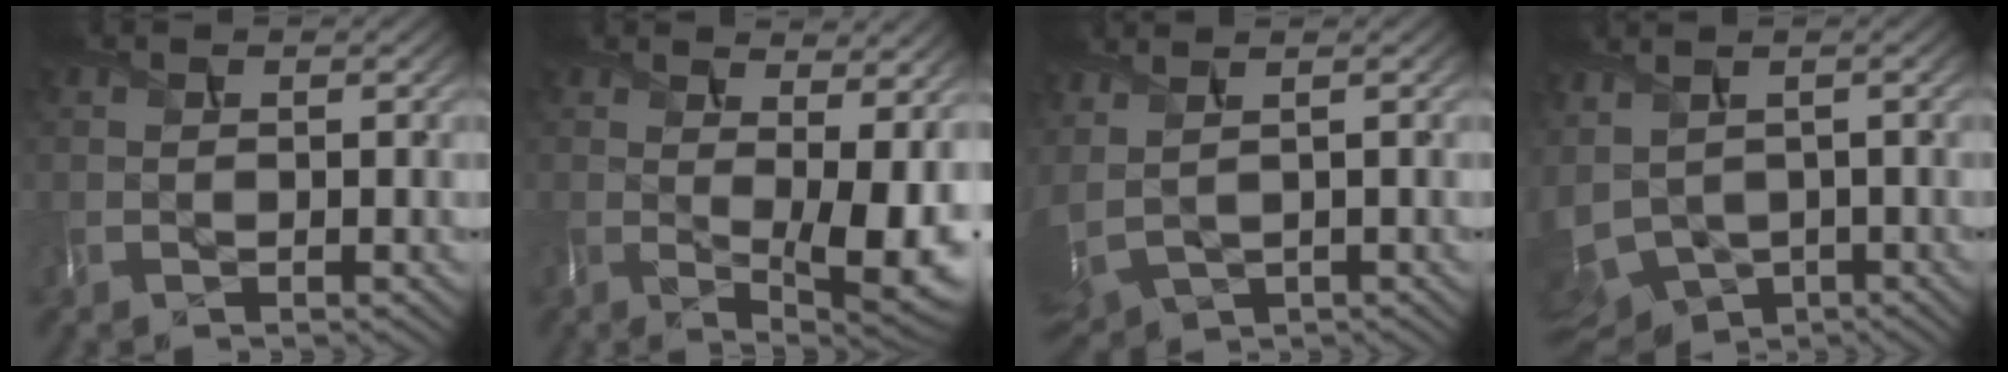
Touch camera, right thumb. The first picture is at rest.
{"total": 11.2, "force": [0.7, 4.2, 10.3], "torque": [-0.141, -0.005, 0.029]}
{"total": 4.9, "force": [2.6, 2.5, 3.4], "torque": [-0.124, 0.011, 0.062]}
{"total": 7.2, "force": [-0.2, 4.7, 5.4], "torque": [-0.157, -0.020, 0.011]}